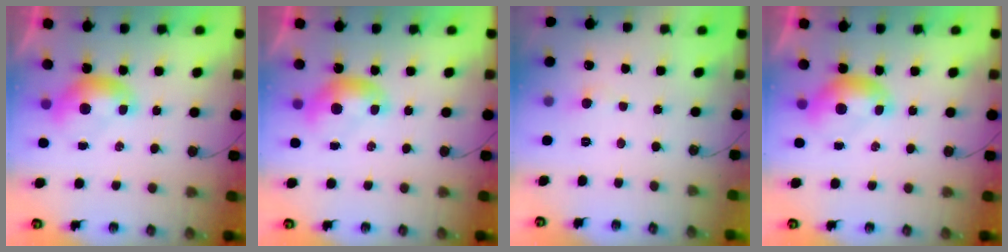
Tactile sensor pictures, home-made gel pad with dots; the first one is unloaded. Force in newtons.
{"total": 0.0}
{"total": 1.9, "press": 1.7, "slide": 0.7}
{"total": 0.0}